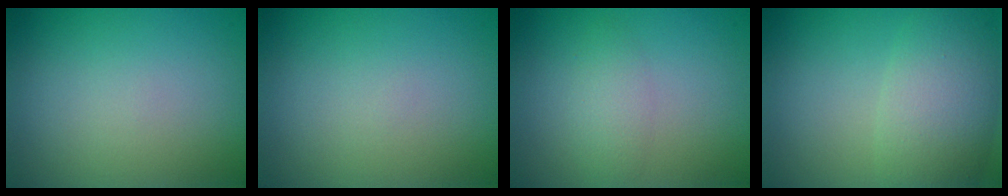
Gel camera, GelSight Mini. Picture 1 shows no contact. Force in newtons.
{"total": 0.0}
{"total": 1.9, "press": 1.9, "slide": 0.1}
{"total": 6.3, "press": 6.3, "slide": 0.3}